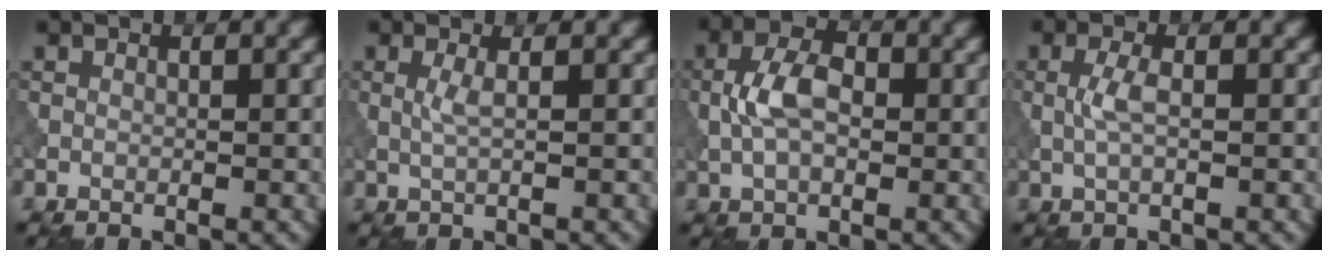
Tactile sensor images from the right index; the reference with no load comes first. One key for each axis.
{"total": 1.4, "fx": 0.1, "fy": 0.2, "fz": 1.4, "tx": -0.030, "ty": 0.001, "tz": 0.000}
{"total": 4.8, "fx": 0.0, "fy": 2.8, "fz": 3.8, "tx": -0.080, "ty": 0.008, "tz": -0.005}
{"total": 2.0, "fx": 0.0, "fy": 0.5, "fz": 1.9, "tx": -0.044, "ty": 0.003, "tz": -0.002}